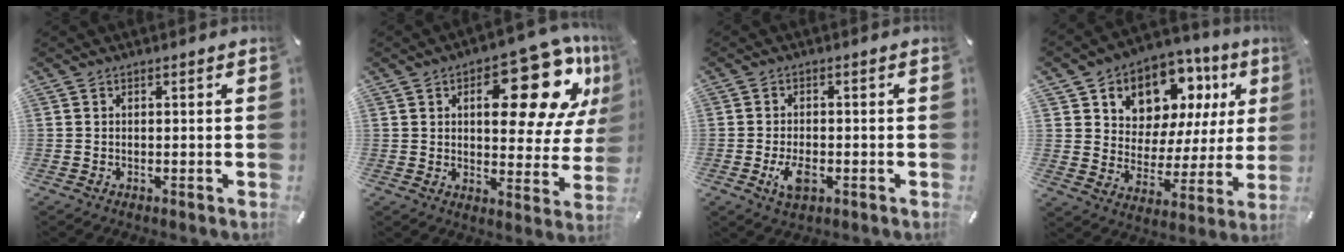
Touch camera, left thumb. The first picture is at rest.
{"total": 21.6, "force": [10.0, 10.4, 16.1], "torque": [-0.191, -0.068, 0.157]}
{"total": 4.9, "force": [-1.7, 2.7, 3.7], "torque": [-0.070, 0.001, -0.032]}
{"total": 11.2, "force": [7.4, 7.8, 3.3], "torque": [-0.052, -0.073, 0.133]}